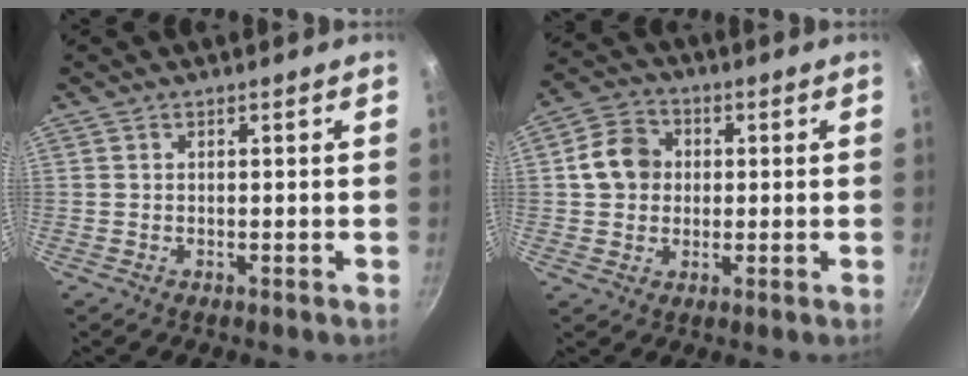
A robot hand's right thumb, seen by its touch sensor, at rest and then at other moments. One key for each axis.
{"total": 8.1, "fx": 0.9, "fy": 7.0, "fz": 4.1, "tx": -0.044, "ty": 0.014, "tz": 0.003}